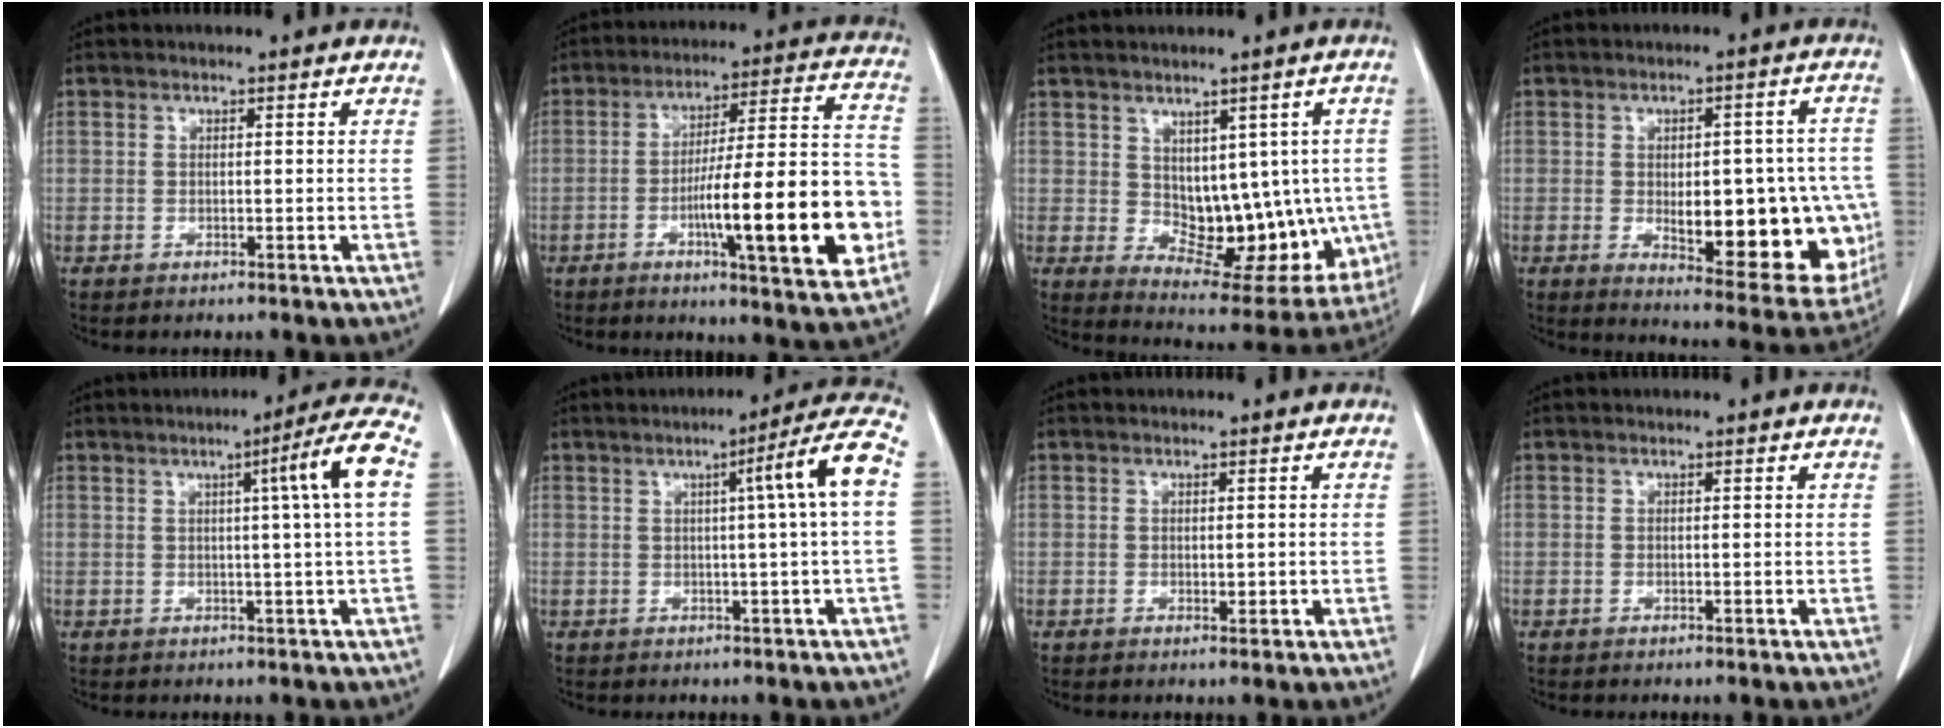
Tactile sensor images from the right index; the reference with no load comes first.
{"total": 20.3, "force": [-5.6, 2.3, 19.3], "torque": [-0.256, 0.016, -0.076]}
{"total": 13.7, "force": [-0.4, 7.9, 11.2], "torque": [-0.123, 0.002, 0.020]}
{"total": 18.8, "force": [-3.3, 7.2, 17.0], "torque": [-0.158, 0.013, -0.012]}
{"total": 8.0, "force": [1.3, -1.6, 7.7], "torque": [-0.105, 0.009, 0.019]}
{"total": 8.1, "force": [1.1, -1.5, 7.9], "torque": [-0.106, 0.012, 0.015]}
{"total": 1.1, "force": [0.0, 0.5, 0.9], "torque": [-0.012, -0.003, 0.003]}
{"total": 0.0}